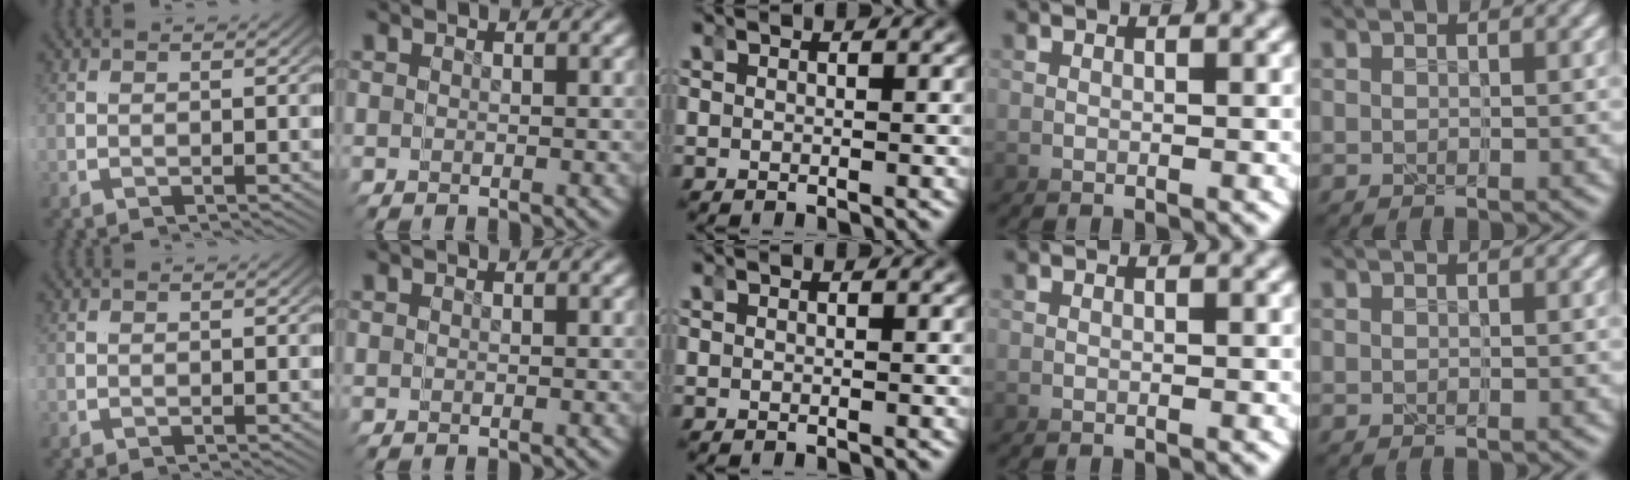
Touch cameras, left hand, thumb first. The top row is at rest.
{}